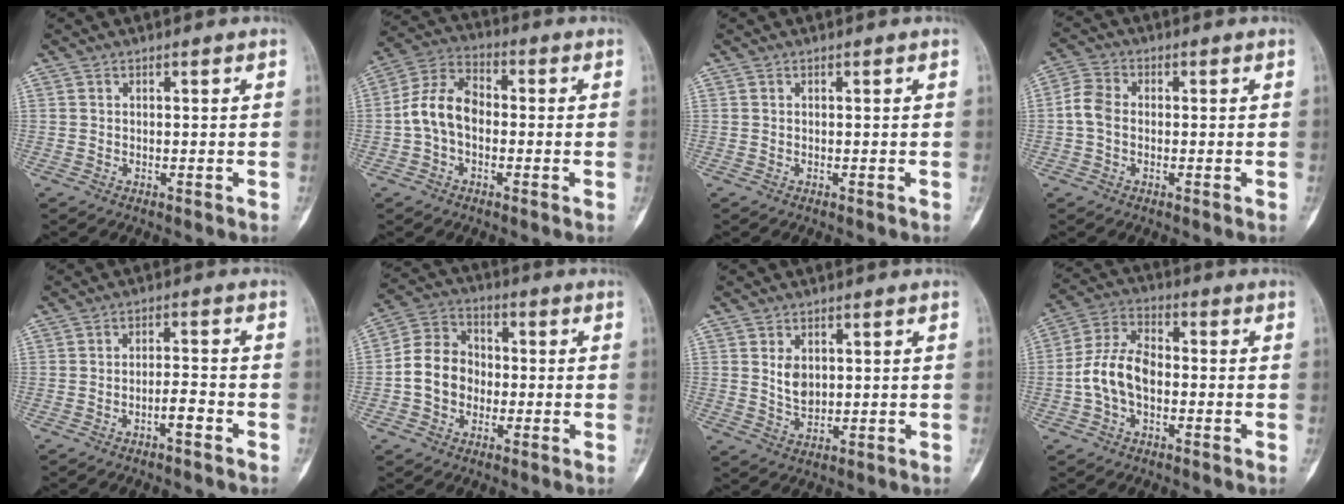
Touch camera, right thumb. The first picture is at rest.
{"total": 9.6, "force": [-1.2, 6.5, 7.0], "torque": [-0.125, 0.034, -0.034]}
{"total": 0.0}
{"total": 5.0, "force": [-0.4, 3.7, 3.3], "torque": [-0.066, 0.016, -0.016]}
{"total": 3.5, "force": [-2.0, 1.0, 2.6], "torque": [-0.046, 0.024, -0.034]}
{"total": 10.1, "force": [-1.5, 8.4, 5.4], "torque": [-0.079, 0.037, -0.038]}
{"total": 4.2, "force": [1.1, 2.9, 2.9], "torque": [-0.037, -0.011, 0.026]}
{"total": 10.0, "force": [-1.7, 6.3, 7.6], "torque": [-0.147, 0.034, -0.041]}